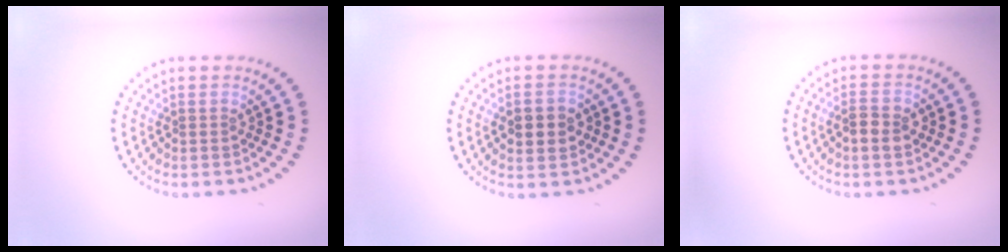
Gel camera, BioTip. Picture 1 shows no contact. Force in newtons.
{"total": 3.5, "press": 3.5, "slide": 0.1}
{"total": 2.3, "press": 2.3, "slide": 0.4}